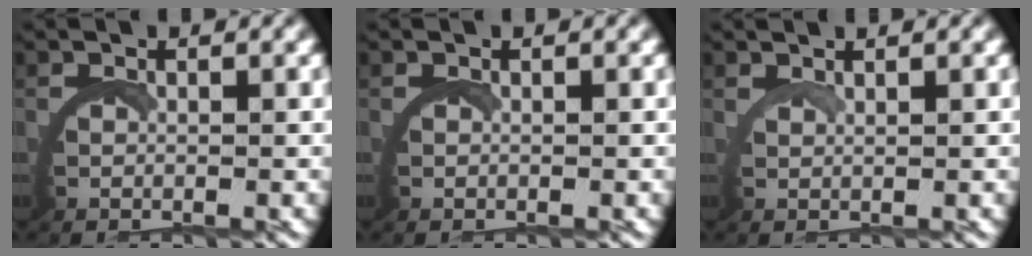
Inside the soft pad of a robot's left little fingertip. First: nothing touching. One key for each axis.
{"total": 0.0}
{"total": 1.8, "fx": 1.4, "fy": -1.1, "fz": 0.1, "tx": -0.002, "ty": 0.004, "tz": 0.025}